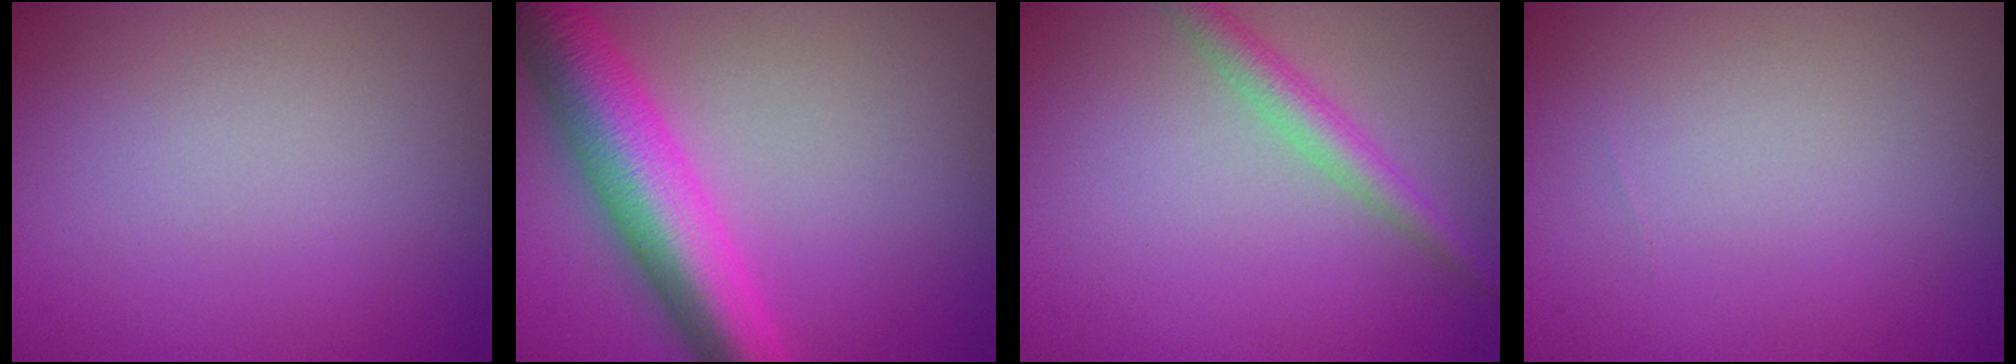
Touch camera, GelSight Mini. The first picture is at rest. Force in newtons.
{"total": 8.5, "press": 8.5, "slide": 0.2}
{"total": 2.5, "press": 2.5, "slide": 0.0}
{"total": 0.0}